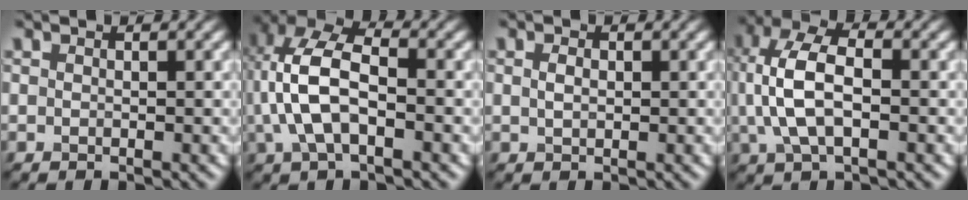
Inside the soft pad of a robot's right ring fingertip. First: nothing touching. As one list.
[{"total": 8.0, "force": [-0.1, 4.2, 6.8], "torque": [-0.155, 0.017, -0.009]}, {"total": 1.2, "force": [0.2, 0.8, 0.9], "torque": [-0.020, 0.000, 0.005]}, {"total": 7.2, "force": [0.5, 3.6, 6.2], "torque": [-0.136, 0.012, 0.003]}]